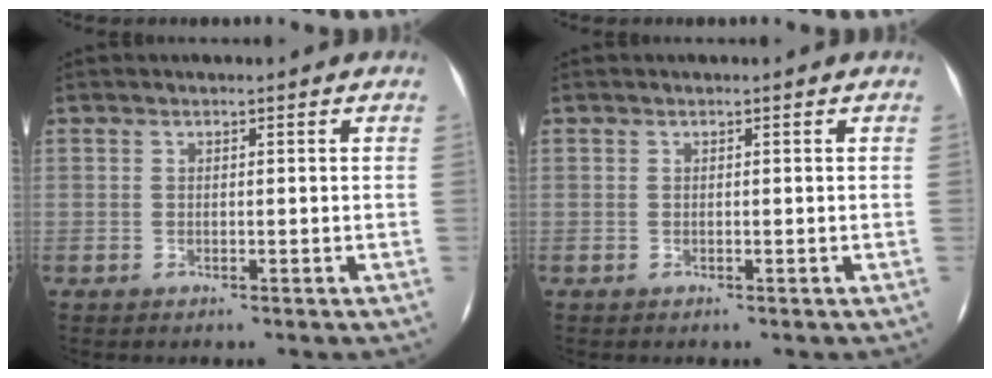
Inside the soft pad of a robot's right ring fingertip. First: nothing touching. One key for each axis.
{"total": 0.0}